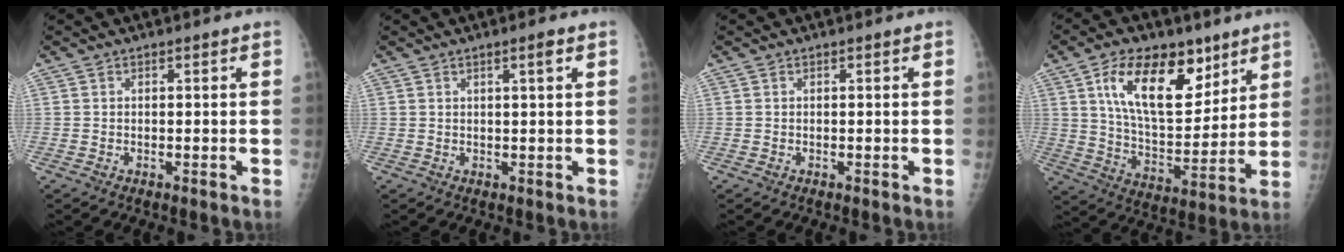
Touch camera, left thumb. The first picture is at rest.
{"total": 1.9, "force": [0.9, 0.1, 1.7], "torque": [-0.029, -0.002, 0.014]}
{"total": 0.0}
{"total": 17.9, "force": [9.0, 9.3, 12.4], "torque": [-0.161, -0.047, 0.163]}